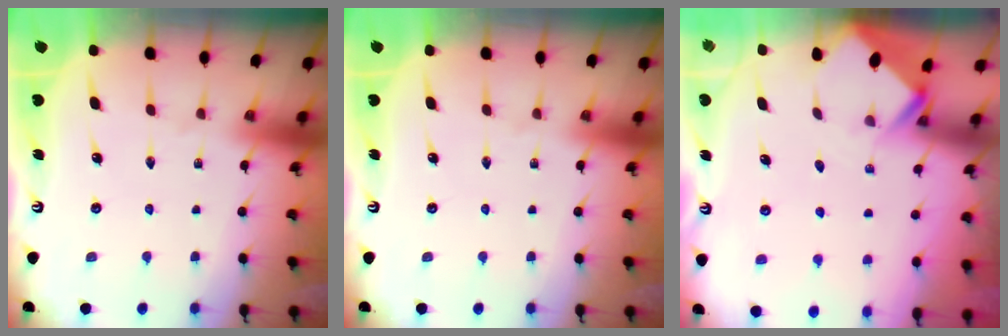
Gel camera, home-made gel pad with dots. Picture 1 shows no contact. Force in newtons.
{"total": 0.0}
{"total": 2.6, "press": 2.6, "slide": 0.2}